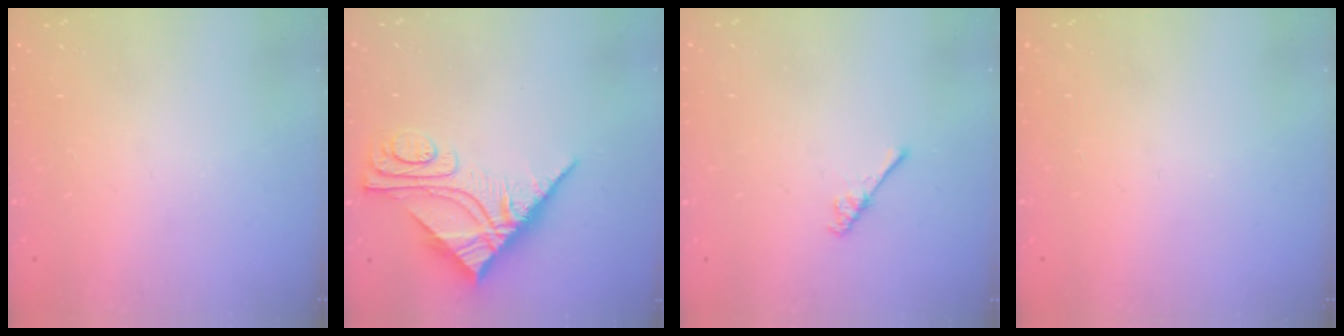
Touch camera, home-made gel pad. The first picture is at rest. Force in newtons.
{"total": 9.8, "press": 9.7, "slide": 0.9}
{"total": 2.6, "press": 2.6, "slide": 0.3}
{"total": 0.0}